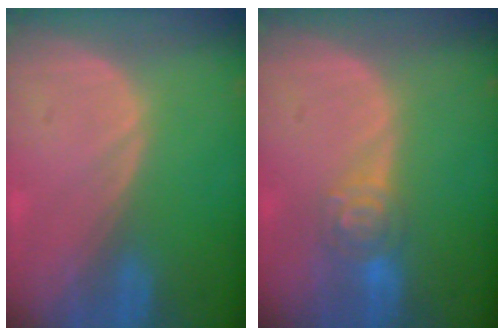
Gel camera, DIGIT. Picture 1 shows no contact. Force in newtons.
{"total": 4.7, "press": 4.2, "slide": 2.2}